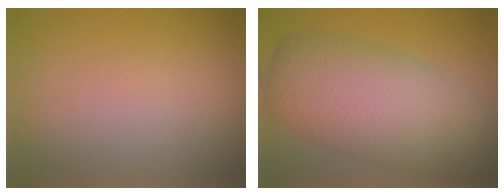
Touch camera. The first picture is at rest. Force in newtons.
{"total": 9.3, "press": 9.3, "slide": 0.3}